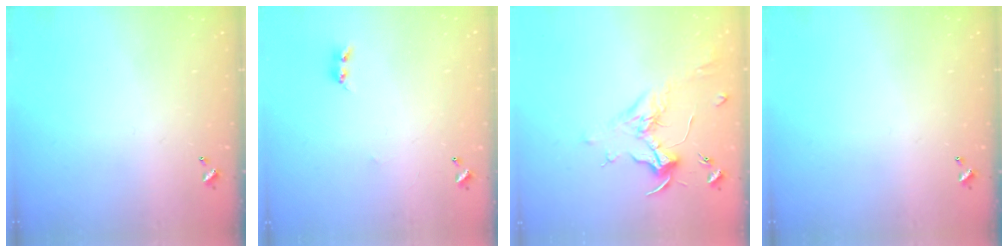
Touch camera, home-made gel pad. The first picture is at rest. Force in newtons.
{"total": 2.2, "press": 2.2, "slide": 0.4}
{"total": 2.0, "press": 1.9, "slide": 0.7}
{"total": 0.0}